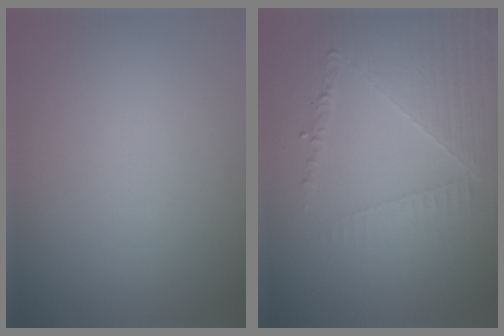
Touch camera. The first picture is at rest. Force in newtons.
{"total": 5.1, "press": 3.2, "slide": 4.0}